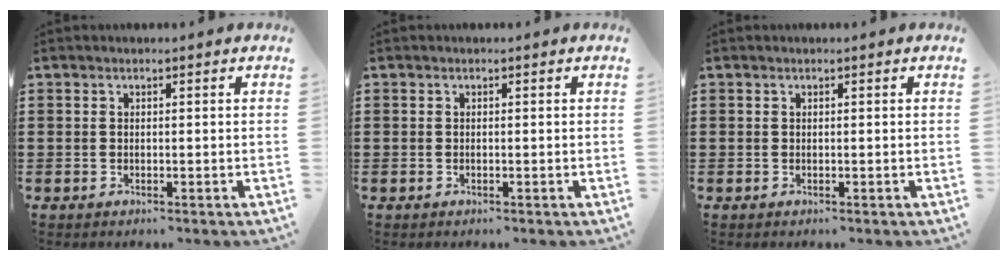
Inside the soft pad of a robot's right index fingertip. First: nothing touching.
{"total": 0.0}
{"total": 0.0}